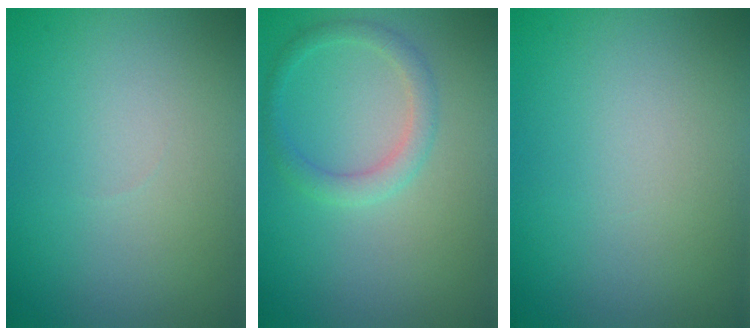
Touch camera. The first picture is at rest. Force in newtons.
{"total": 2.0, "press": 2.0, "slide": 0.1}
{"total": 0.0}